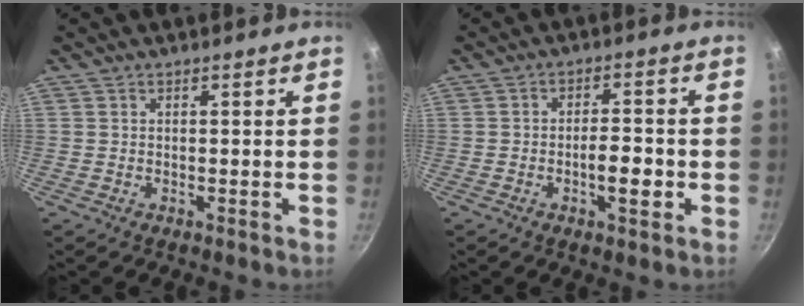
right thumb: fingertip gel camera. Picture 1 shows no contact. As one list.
[{"total": 5.8, "force": [-1.8, 2.3, 5.0], "torque": [-0.060, 0.016, -0.029]}]